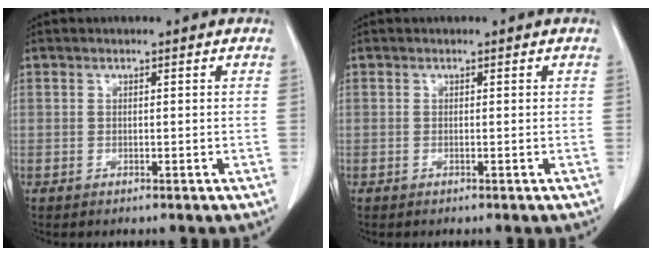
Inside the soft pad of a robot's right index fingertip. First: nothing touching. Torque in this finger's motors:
{"motor_torque": [-0.06, 0.13, 0.00, 0.01]}